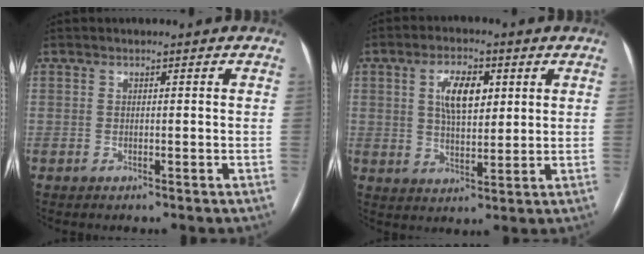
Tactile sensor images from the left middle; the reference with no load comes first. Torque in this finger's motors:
{"motor_torque": [0.29, -0.13, 0.18, 0.04]}